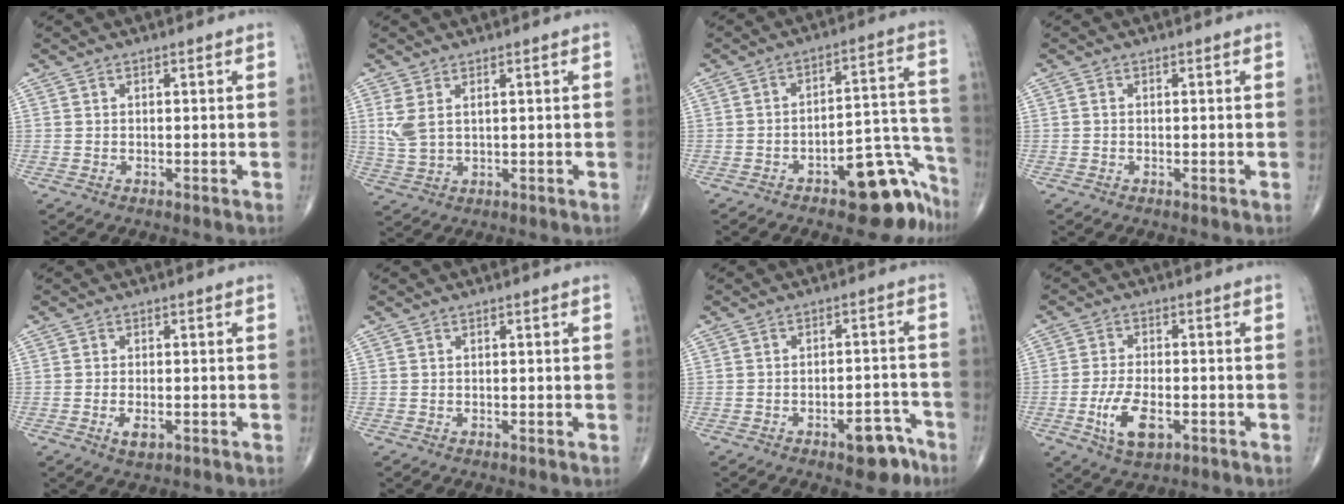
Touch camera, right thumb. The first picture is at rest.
{"total": 4.6, "force": [1.6, 2.3, 3.7], "torque": [-0.088, -0.003, 0.042]}
{"total": 14.1, "force": [-9.0, 5.9, 9.0], "torque": [-0.050, 0.105, -0.121]}
{"total": 0.0}
{"total": 2.8, "force": [-1.0, 1.4, 2.3], "torque": [-0.036, 0.000, -0.015]}
{"total": 0.0}
{"total": 6.7, "force": [-4.2, 3.0, 4.3], "torque": [-0.034, 0.039, -0.050]}
{"total": 7.8, "force": [-2.7, 3.7, 6.3], "torque": [-0.117, 0.004, -0.045]}